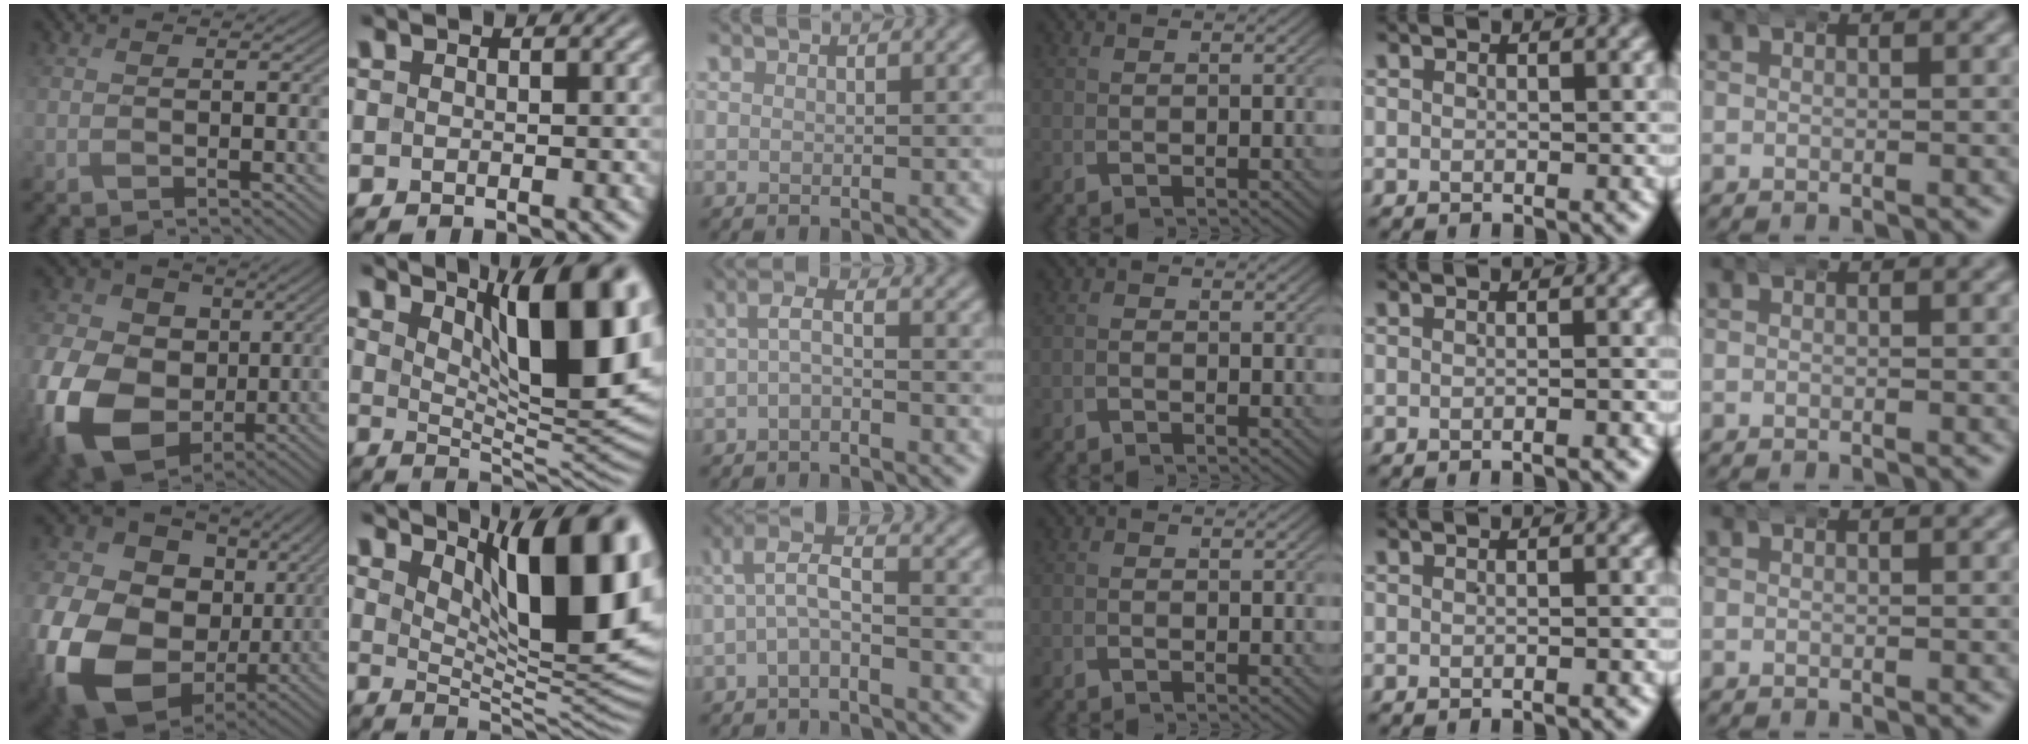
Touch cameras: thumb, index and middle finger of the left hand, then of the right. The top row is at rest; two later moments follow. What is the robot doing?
{"motion": "wrap", "object": "aluminum foil"}